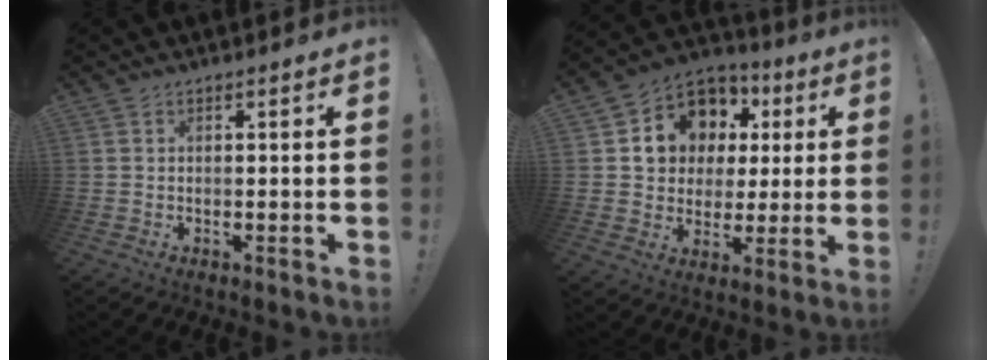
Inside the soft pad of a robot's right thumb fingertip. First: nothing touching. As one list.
[{"total": 13.5, "force": [5.0, 11.4, 5.4], "torque": [-0.083, -0.026, 0.112]}]